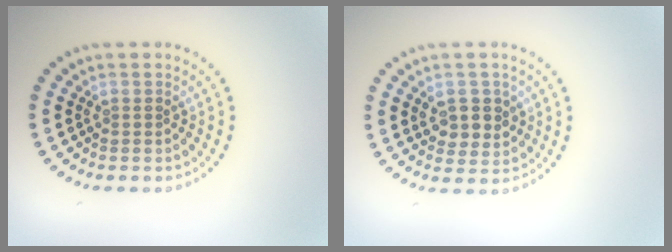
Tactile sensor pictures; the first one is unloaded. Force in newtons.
{"total": 2.9, "press": 2.8, "slide": 0.8}